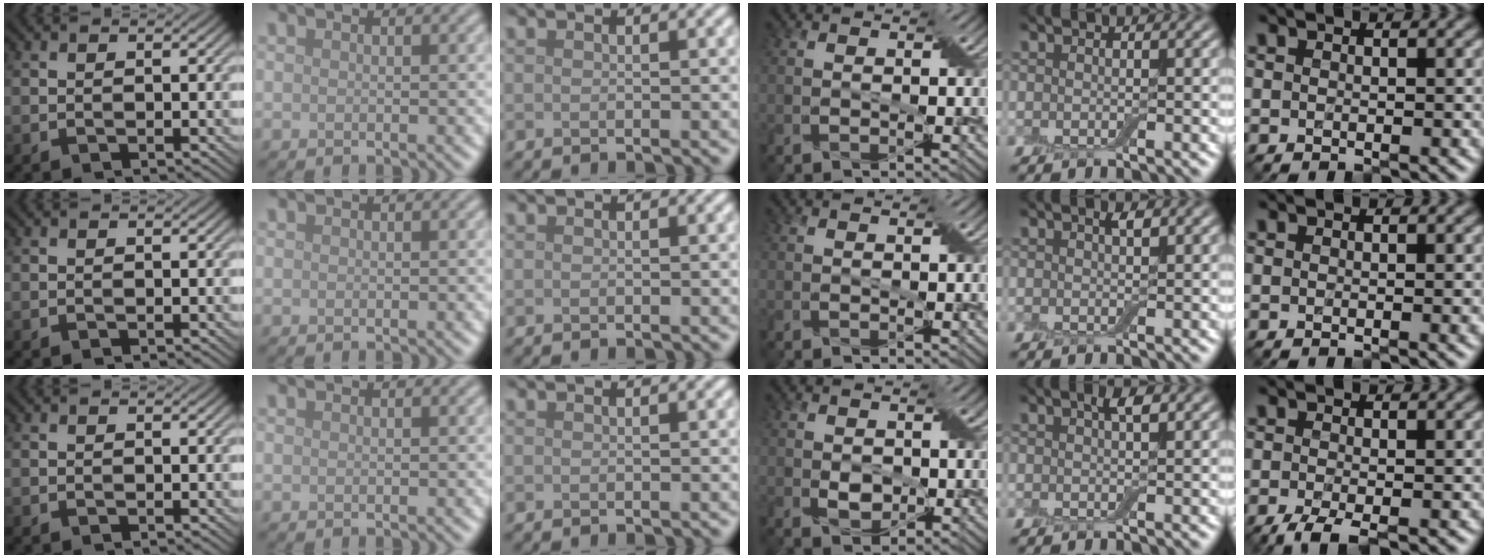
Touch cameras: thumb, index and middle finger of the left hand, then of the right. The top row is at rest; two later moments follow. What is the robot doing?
{"motion": "pour", "object": "cup"}